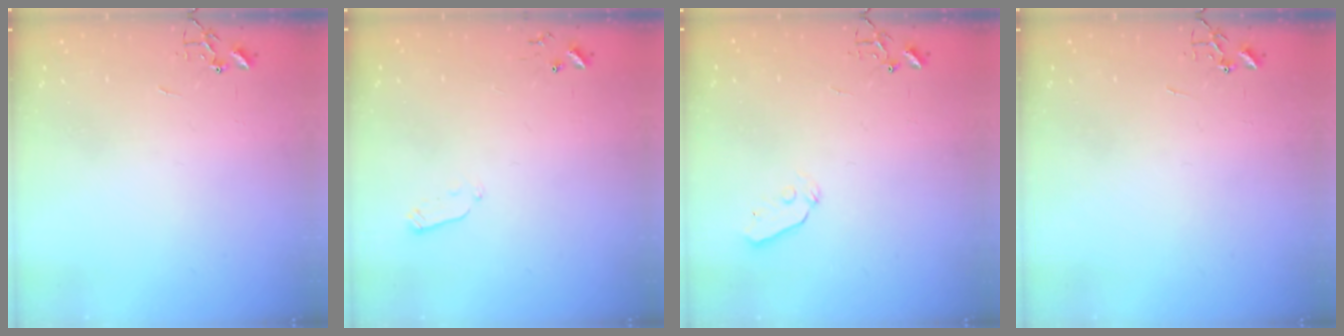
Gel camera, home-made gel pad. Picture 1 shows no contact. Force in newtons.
{"total": 4.0, "press": 3.9, "slide": 1.0}
{"total": 4.5, "press": 4.4, "slide": 0.7}
{"total": 0.0}